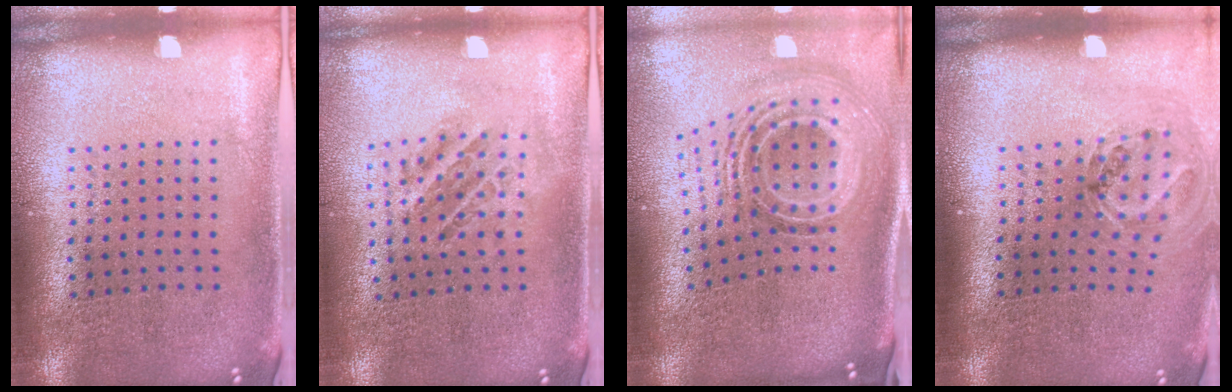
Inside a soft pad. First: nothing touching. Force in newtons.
{"total": 1.0, "press": 1.0, "slide": 0.2}
{"total": 2.2, "press": 1.6, "slide": 1.6}
{"total": 1.1, "press": 1.1, "slide": 0.4}